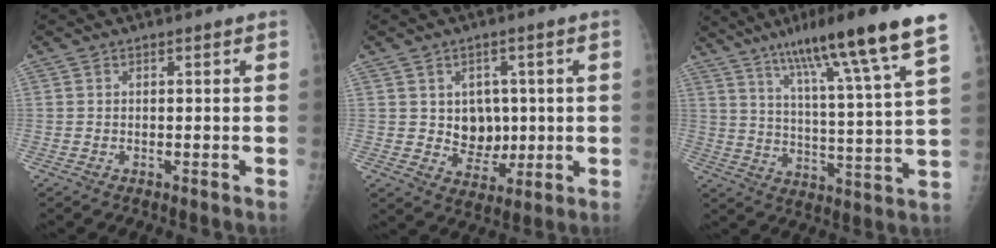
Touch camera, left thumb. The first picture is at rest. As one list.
[{"total": 7.2, "force": [0.8, 6.0, 3.8], "torque": [-0.018, -0.007, 0.023]}, {"total": 20.2, "force": [12.9, 1.7, 15.4], "torque": [-0.223, -0.041, 0.197]}]